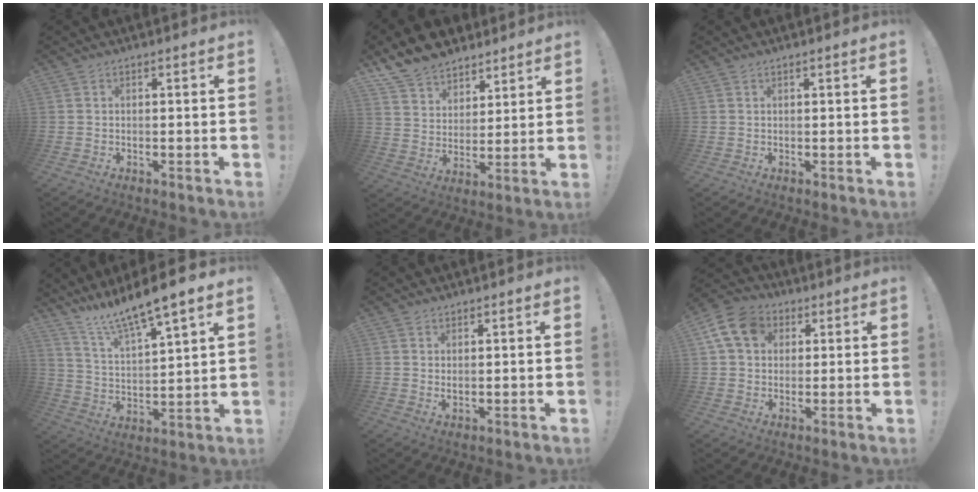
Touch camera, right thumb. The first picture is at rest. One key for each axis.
{"total": 11.8, "fx": 9.8, "fy": 6.2, "fz": 2.1, "tx": -0.054, "ty": -0.076, "tz": 0.193}
{"total": 0.5, "fx": 0.3, "fy": -0.1, "fz": 0.4, "tx": -0.012, "ty": 0.002, "tz": 0.006}
{"total": 11.9, "fx": 10.5, "fy": 0.7, "fz": 5.6, "tx": -0.114, "ty": -0.083, "tz": 0.178}
{"total": 1.4, "fx": 1.0, "fy": 0.7, "fz": 0.7, "tx": -0.001, "ty": -0.007, "tz": 0.017}
{"total": 12.8, "fx": 4.2, "fy": 10.0, "fz": 6.8, "tx": -0.115, "ty": -0.002, "tz": 0.087}